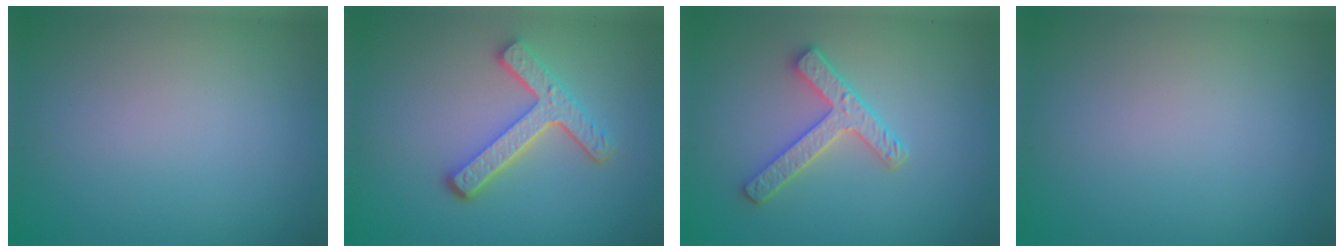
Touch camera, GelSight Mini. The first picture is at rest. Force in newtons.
{"total": 4.5, "press": 3.4, "slide": 3.0}
{"total": 3.1, "press": 2.9, "slide": 1.1}
{"total": 0.0}